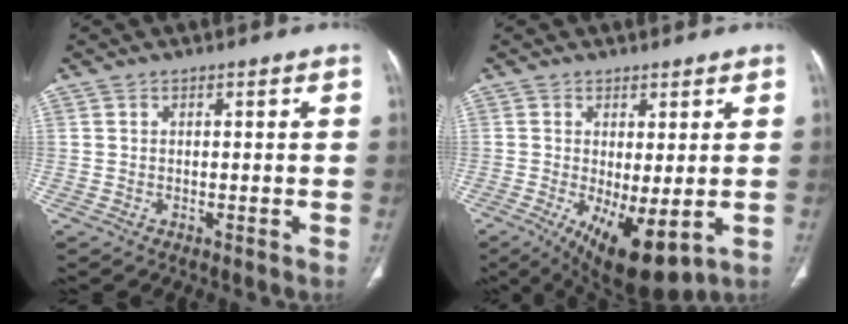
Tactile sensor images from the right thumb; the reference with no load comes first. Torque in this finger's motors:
{"motor_torque": [-0.26, 0.81, 0.05, -0.60, -0.07]}